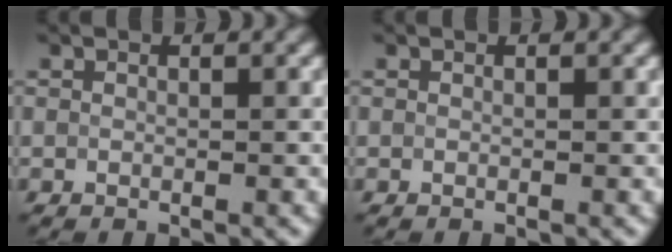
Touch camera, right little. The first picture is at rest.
{"total": 0.0}